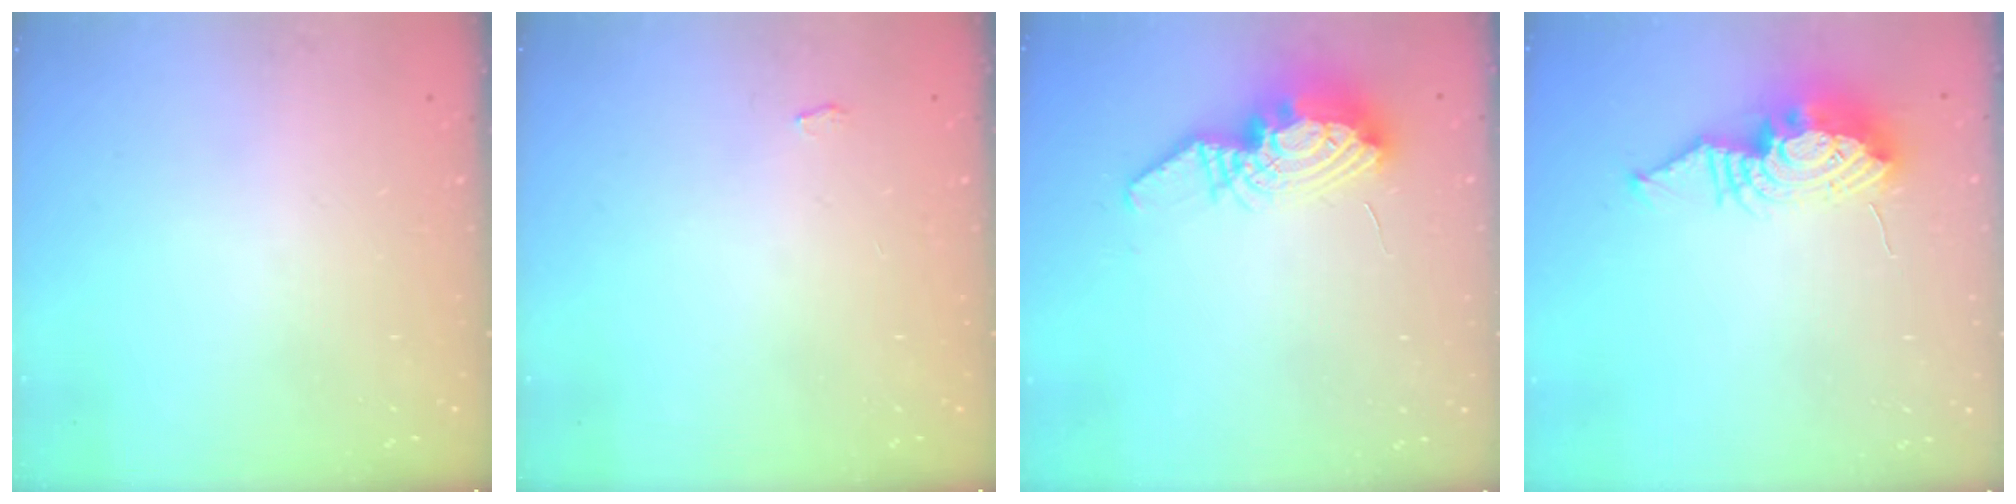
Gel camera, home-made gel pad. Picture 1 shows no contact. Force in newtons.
{"total": 2.7, "press": 2.7, "slide": 0.3}
{"total": 10.2, "press": 10.1, "slide": 0.8}
{"total": 12.4, "press": 12.4, "slide": 1.0}